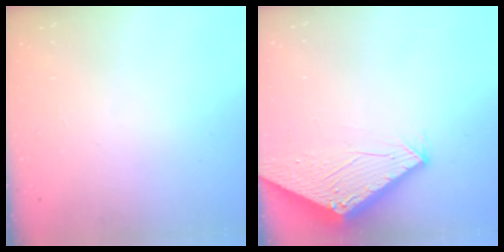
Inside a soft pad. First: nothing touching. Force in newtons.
{"total": 2.9, "press": 2.9, "slide": 0.1}